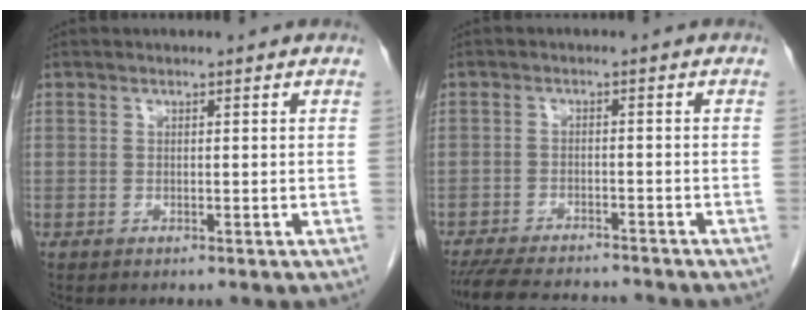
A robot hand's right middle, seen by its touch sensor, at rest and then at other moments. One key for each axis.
{"total": 11.2, "fx": -10.3, "fy": 1.9, "fz": 4.0, "tx": -0.073, "ty": -0.010, "tz": -0.150}